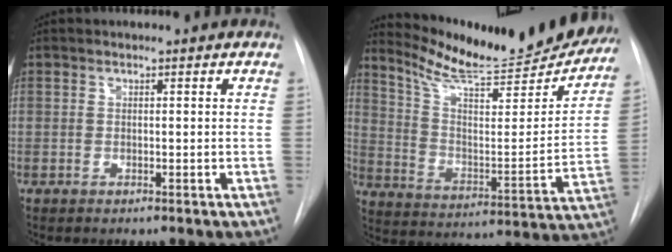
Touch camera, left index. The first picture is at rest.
{"total": 22.8, "force": [21.0, 2.5, 8.6], "torque": [-0.134, -0.072, 0.298]}